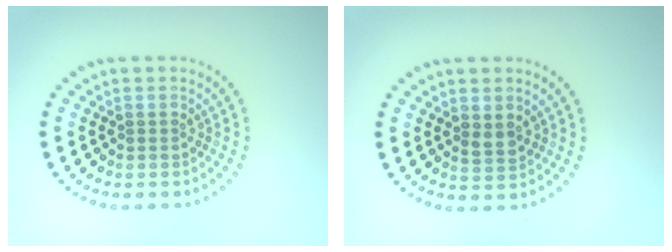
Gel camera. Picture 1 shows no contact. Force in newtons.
{"total": 1.4, "press": 1.3, "slide": 0.4}